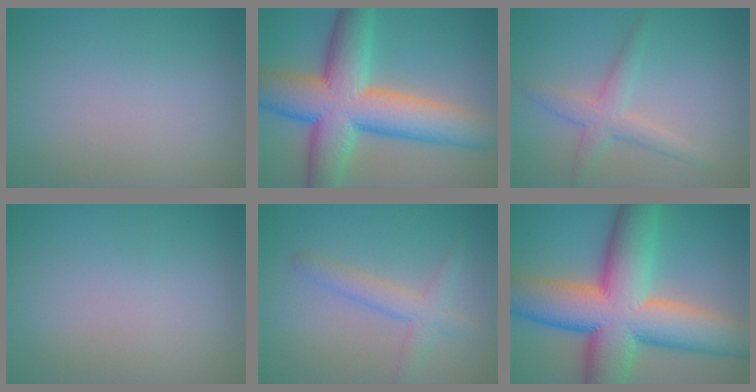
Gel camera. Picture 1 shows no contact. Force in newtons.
{"total": 13.4, "press": 13.4, "slide": 0.5}
{"total": 3.0, "press": 3.0, "slide": 0.1}
{"total": 0.0}
{"total": 2.8, "press": 2.8, "slide": 0.1}
{"total": 15.7, "press": 15.7, "slide": 0.4}